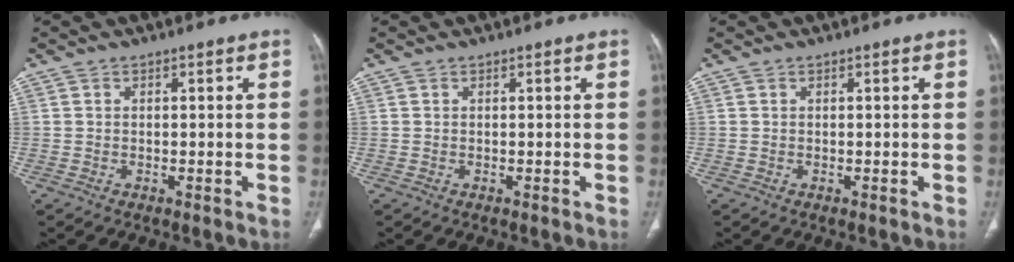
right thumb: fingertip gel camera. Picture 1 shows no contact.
{"total": 0.0}
{"total": 0.0}